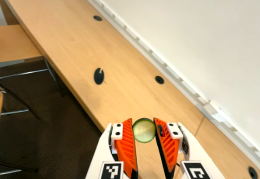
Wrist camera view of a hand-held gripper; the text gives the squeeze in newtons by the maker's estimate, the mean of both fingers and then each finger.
{"total": 9.5, "left": 9.3, "right": 9.6}